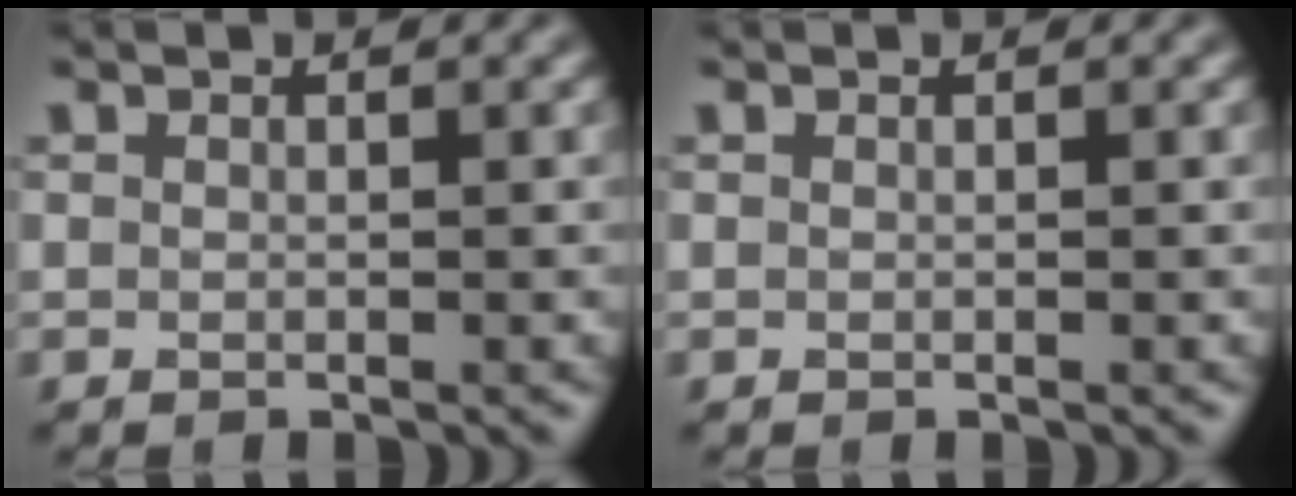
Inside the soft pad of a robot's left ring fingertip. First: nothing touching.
{"total": 0.0}